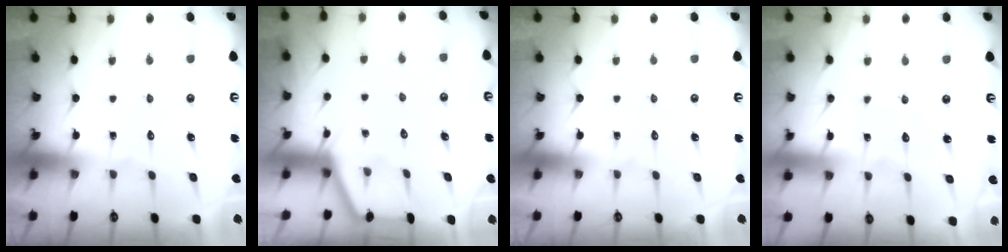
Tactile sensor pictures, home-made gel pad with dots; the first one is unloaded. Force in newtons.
{"total": 1.9, "press": 1.9, "slide": 0.3}
{"total": 0.0}
{"total": 3.3, "press": 3.3, "slide": 0.2}